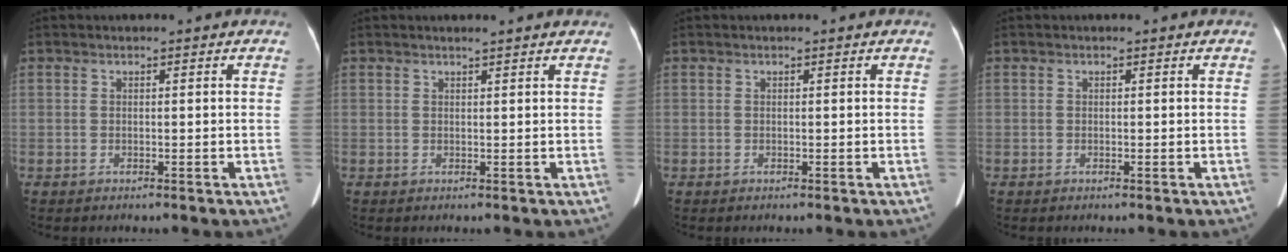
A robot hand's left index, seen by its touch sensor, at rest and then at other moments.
{"total": 2.3, "force": [2.1, 0.0, 1.0], "torque": [-0.016, 0.014, 0.025]}
{"total": 0.0}
{"total": 0.0}